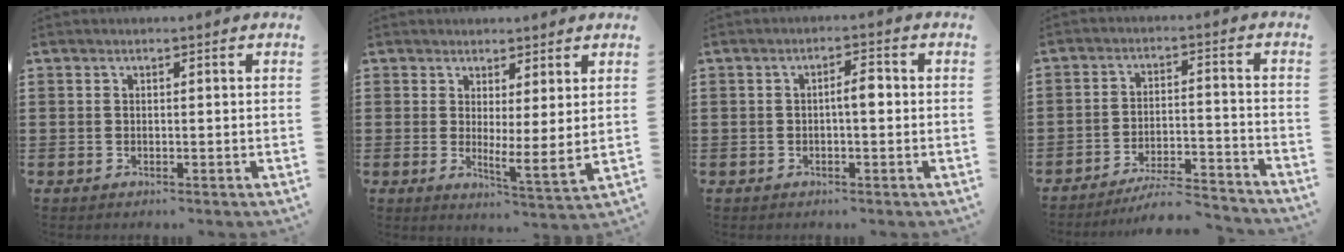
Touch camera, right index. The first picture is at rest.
{"total": 3.5, "force": [2.3, 0.1, 2.7], "torque": [-0.052, -0.019, 0.040]}
{"total": 2.7, "force": [-0.3, 0.7, 2.6], "torque": [-0.047, 0.005, -0.008]}
{"total": 6.3, "force": [-5.9, 0.4, 2.1], "torque": [-0.038, 0.001, -0.114]}